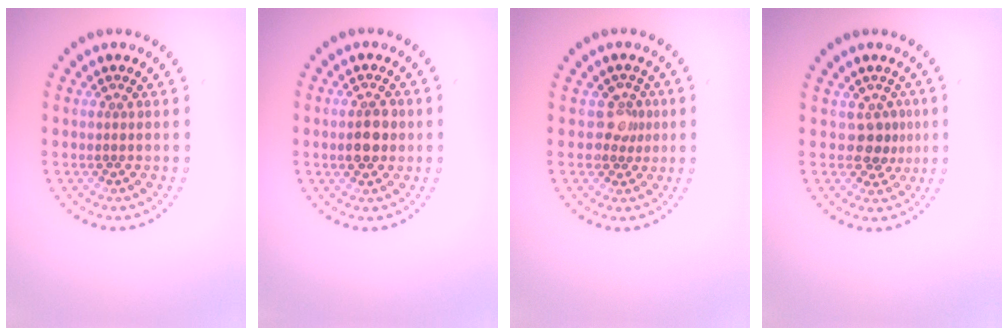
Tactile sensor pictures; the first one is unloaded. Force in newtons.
{"total": 2.8, "press": 2.8, "slide": 0.1}
{"total": 2.0, "press": 1.6, "slide": 1.2}
{"total": 2.2, "press": 1.6, "slide": 1.6}